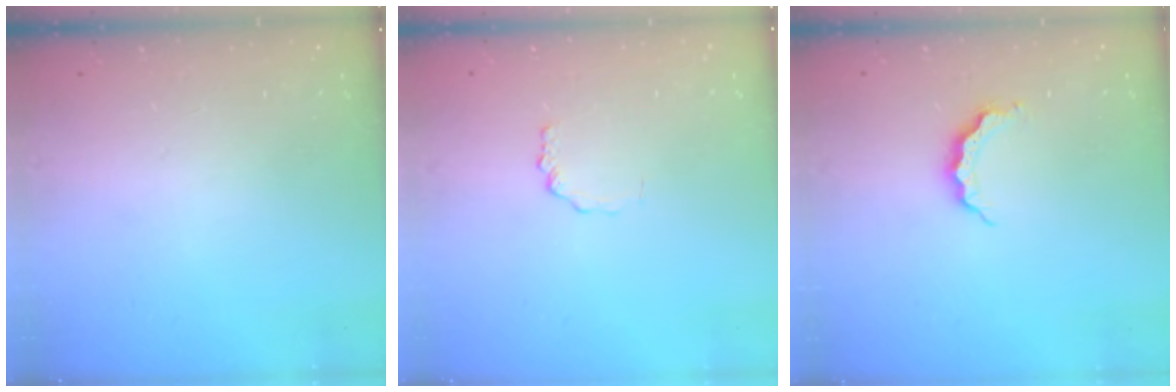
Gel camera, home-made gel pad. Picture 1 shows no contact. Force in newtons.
{"total": 1.8, "press": 1.8, "slide": 0.3}
{"total": 4.8, "press": 4.8, "slide": 0.4}